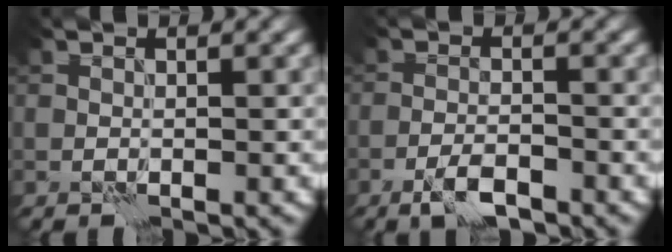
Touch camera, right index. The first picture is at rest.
{"total": 3.0, "force": [-2.1, 0.8, 2.0], "torque": [-0.040, 0.003, -0.044]}